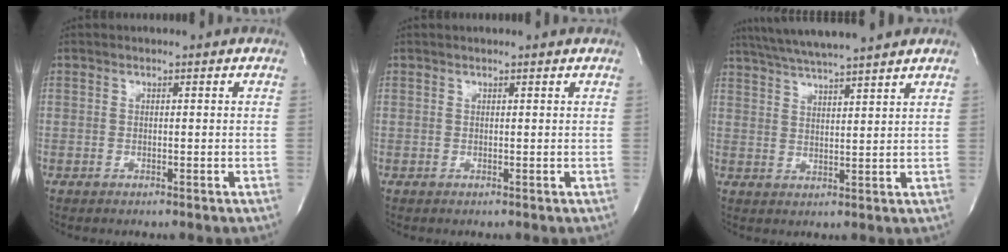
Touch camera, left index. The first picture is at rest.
{"total": 1.8, "force": [1.7, 0.1, 0.6], "torque": [-0.012, 0.012, 0.018]}
{"total": 12.6, "force": [11.0, -0.2, 6.1], "torque": [-0.110, 0.023, 0.165]}